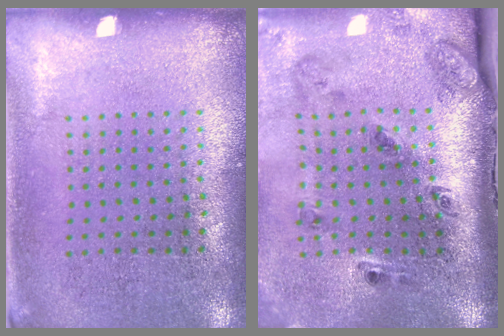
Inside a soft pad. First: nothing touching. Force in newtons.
{"total": 3.2, "press": 2.0, "slide": 2.5}